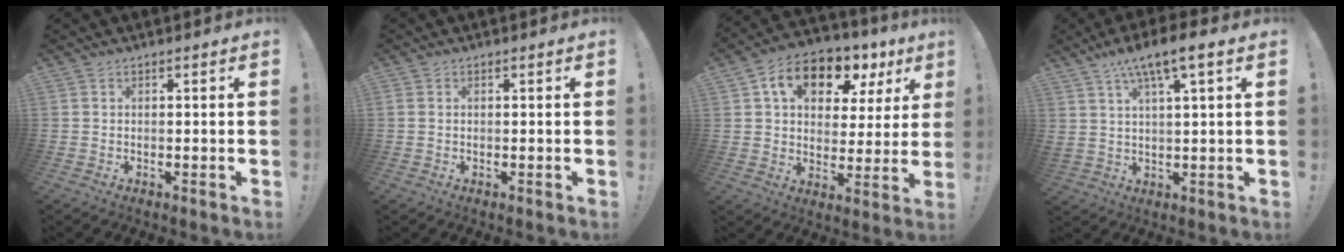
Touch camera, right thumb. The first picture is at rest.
{"total": 0.6, "force": [0.2, 0.5, 0.3], "torque": [-0.007, 0.003, 0.004]}
{"total": 14.0, "force": [7.7, 8.5, 8.1], "torque": [-0.125, -0.037, 0.133]}
{"total": 8.7, "force": [4.8, 1.5, 7.1], "torque": [-0.113, -0.022, 0.083]}